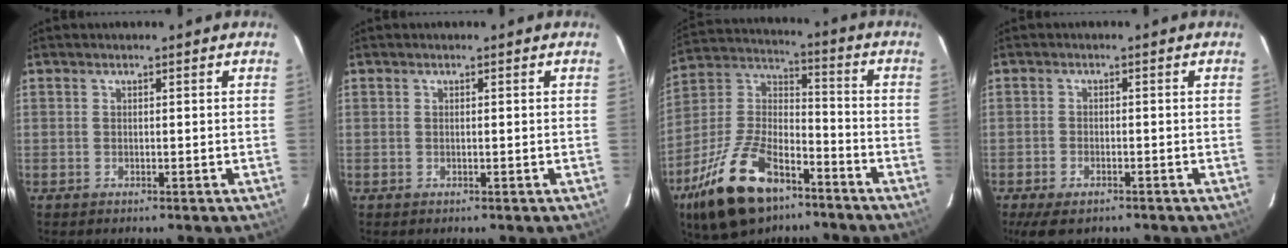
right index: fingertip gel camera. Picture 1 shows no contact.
{"total": 0.0}
{"total": 21.7, "force": [-13.1, 10.7, 13.6], "torque": [-0.281, 0.001, -0.230]}
{"total": 5.8, "force": [-4.1, 2.6, 3.1], "torque": [-0.076, -0.018, -0.069]}